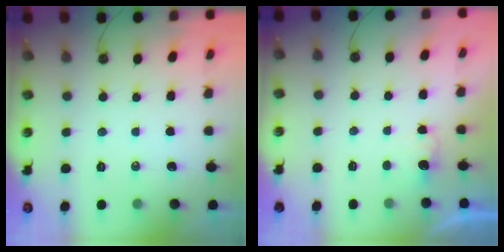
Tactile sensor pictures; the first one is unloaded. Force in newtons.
{"total": 1.5, "press": 1.2, "slide": 0.8}